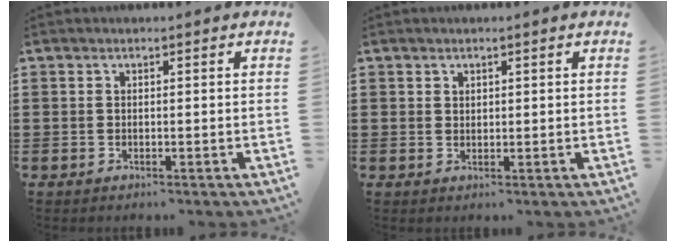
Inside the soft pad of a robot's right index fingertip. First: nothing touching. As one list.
[{"total": 1.1, "force": [0.8, 0.7, 0.2], "torque": [-0.005, 0.002, 0.017]}]